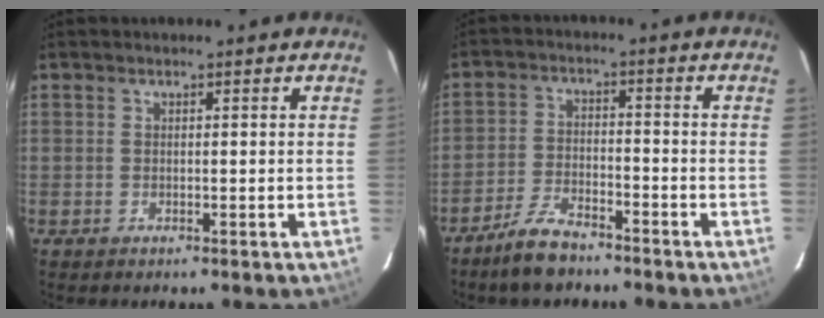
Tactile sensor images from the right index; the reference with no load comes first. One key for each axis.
{"total": 7.1, "fx": -5.9, "fy": 2.4, "fz": 3.2, "tx": -0.086, "ty": 0.001, "tz": -0.111}